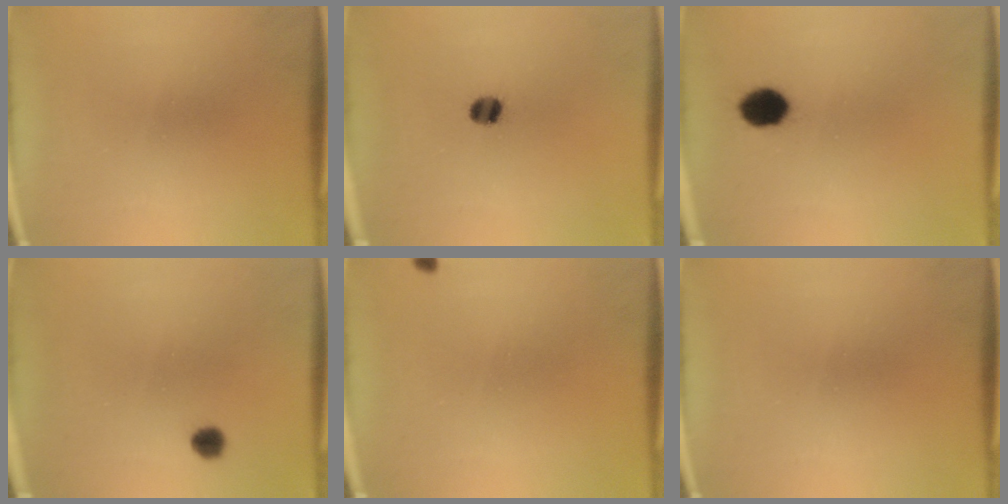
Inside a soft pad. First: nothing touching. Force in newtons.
{"total": 3.5}
{"total": 5.7}
{"total": 2.3}
{"total": 0.6}
{"total": 0.0}